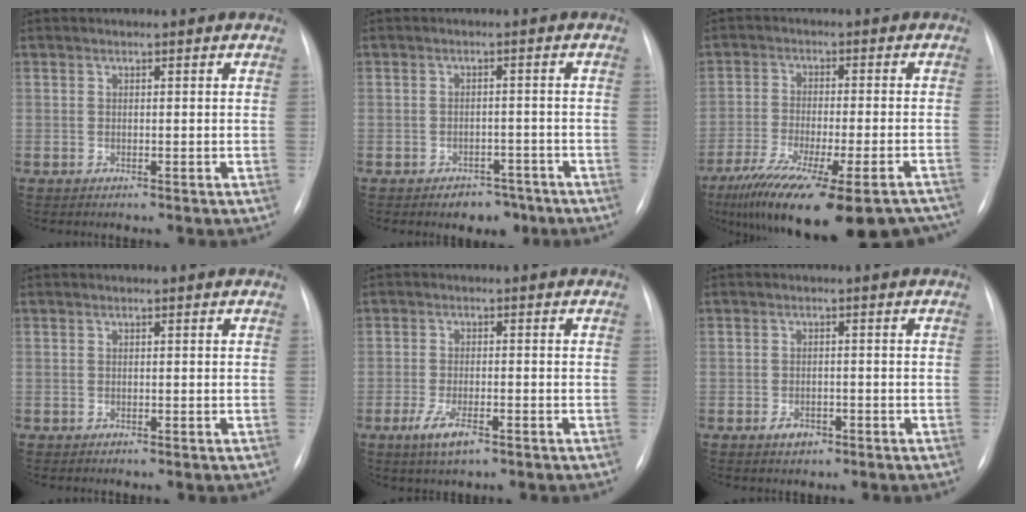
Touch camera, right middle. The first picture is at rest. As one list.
[{"total": 4.0, "force": [-2.8, 2.6, 1.2], "torque": [-0.012, 0.012, -0.030]}, {"total": 25.1, "force": [-20.2, 4.2, 14.2], "torque": [-0.194, -0.041, -0.285]}, {"total": 0.0}, {"total": 4.5, "force": [-2.5, 1.3, 3.5], "torque": [-0.077, -0.008, -0.040]}, {"total": 2.4, "force": [-1.4, 1.5, 1.2], "torque": [-0.021, 0.002, -0.015]}]